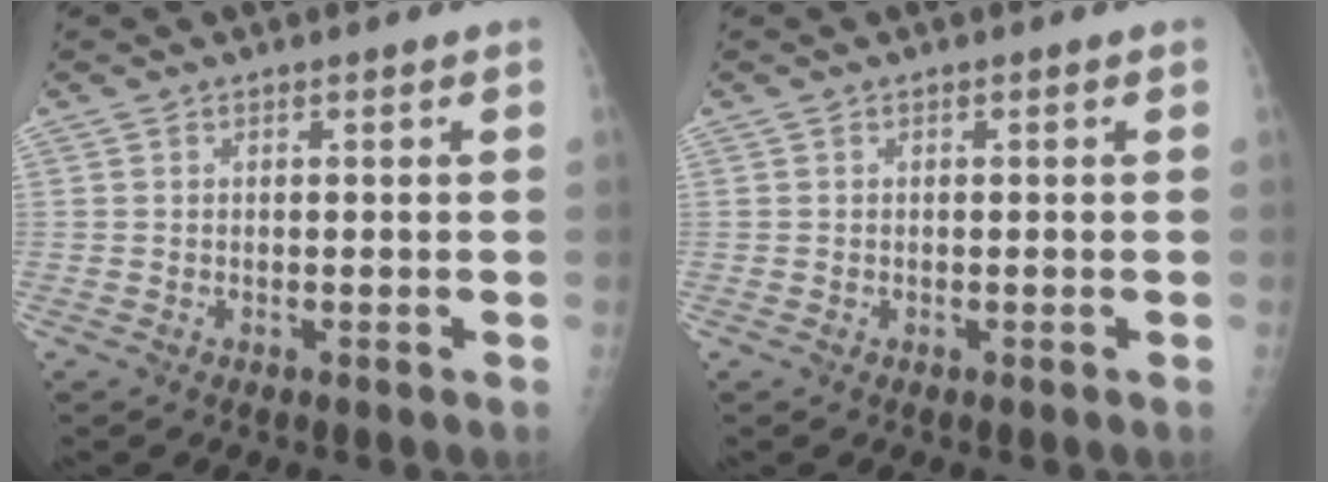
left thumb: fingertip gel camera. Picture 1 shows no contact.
{"total": 0.0}